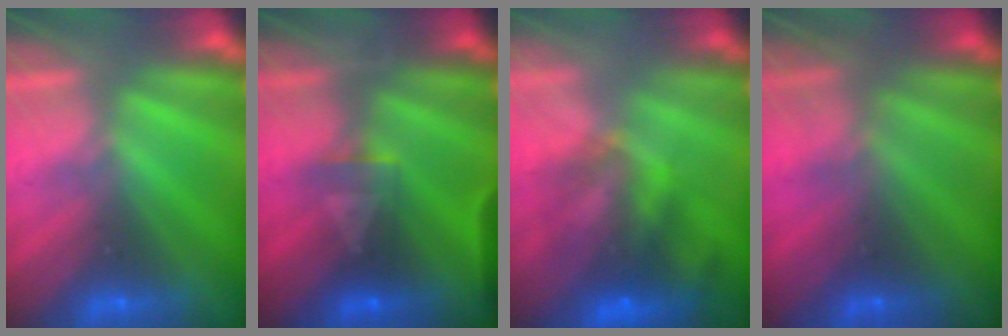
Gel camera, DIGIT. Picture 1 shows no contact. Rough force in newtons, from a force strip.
{"total": 9.4}
{"total": 7.1}
{"total": 2.9}